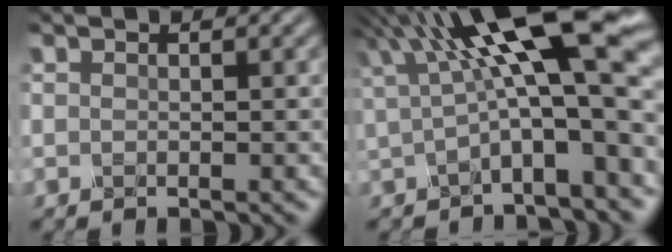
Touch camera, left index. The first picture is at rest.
{"total": 12.9, "force": [3.6, 3.3, 11.9], "torque": [-0.184, 0.019, 0.058]}